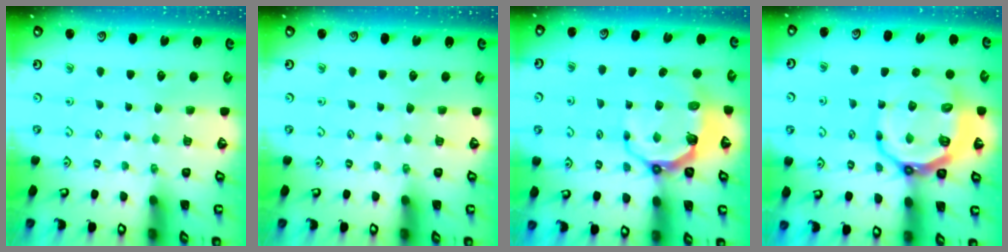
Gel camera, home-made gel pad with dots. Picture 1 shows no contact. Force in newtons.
{"total": 0.0}
{"total": 7.8, "press": 6.4, "slide": 4.4}
{"total": 13.4, "press": 12.8, "slide": 4.0}